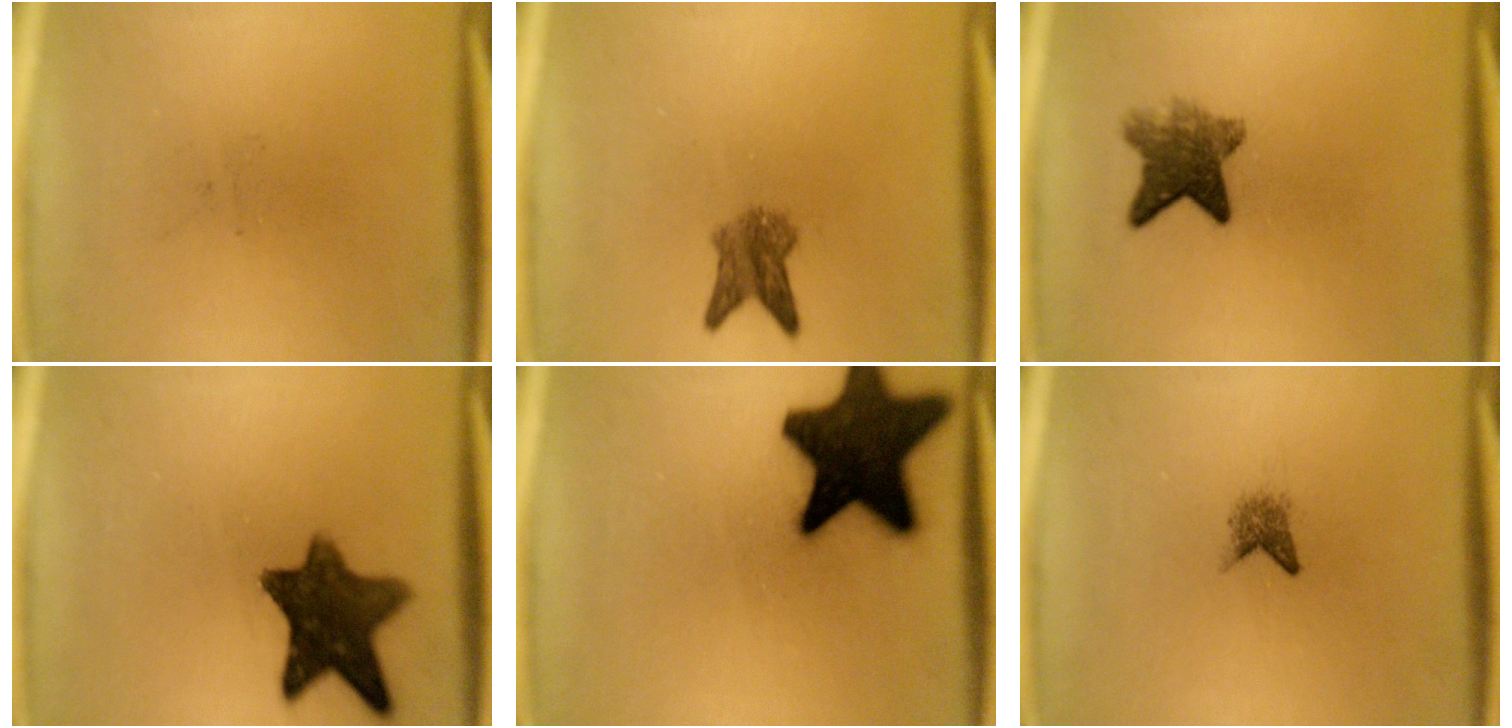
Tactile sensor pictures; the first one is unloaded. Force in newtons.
{"total": 4.0}
{"total": 5.9}
{"total": 11.0}
{"total": 20.0}
{"total": 1.8}